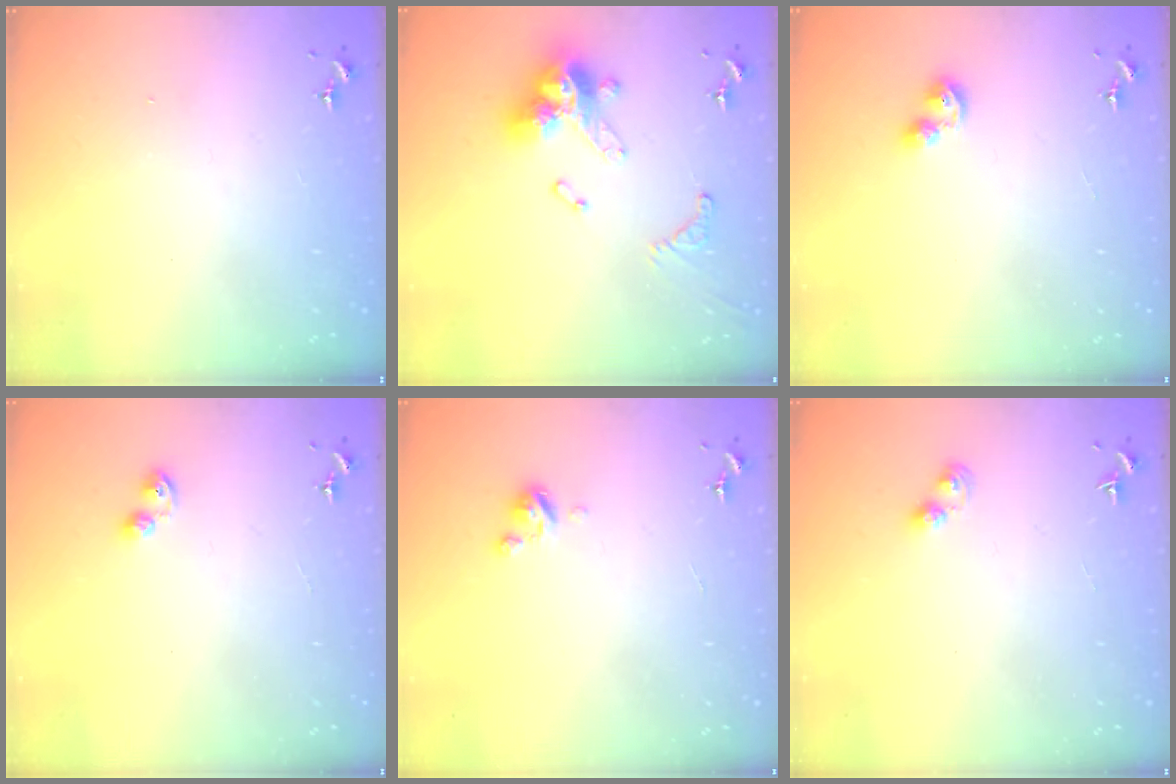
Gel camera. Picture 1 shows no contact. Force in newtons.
{"total": 16.1, "press": 16.1, "slide": 1.7}
{"total": 6.8, "press": 6.8, "slide": 0.5}
{"total": 3.5, "press": 3.5, "slide": 0.4}
{"total": 4.8, "press": 4.8, "slide": 0.3}
{"total": 3.3, "press": 3.3, "slide": 0.4}